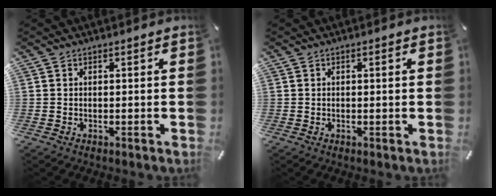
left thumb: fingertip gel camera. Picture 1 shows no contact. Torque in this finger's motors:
{"motor_torque": [-0.30, -0.65, -0.09, 0.01, 0.01]}